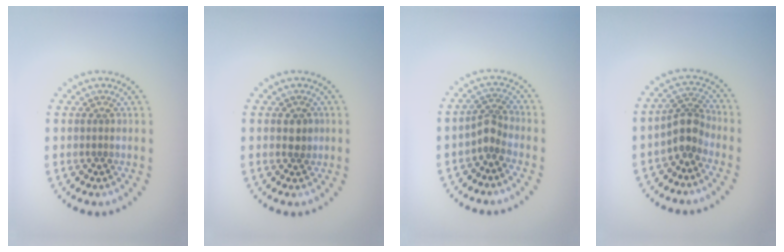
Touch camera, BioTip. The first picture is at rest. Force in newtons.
{"total": 1.3, "press": 1.3, "slide": 0.3}
{"total": 2.0, "press": 1.3, "slide": 1.5}
{"total": 2.7, "press": 2.1, "slide": 1.7}